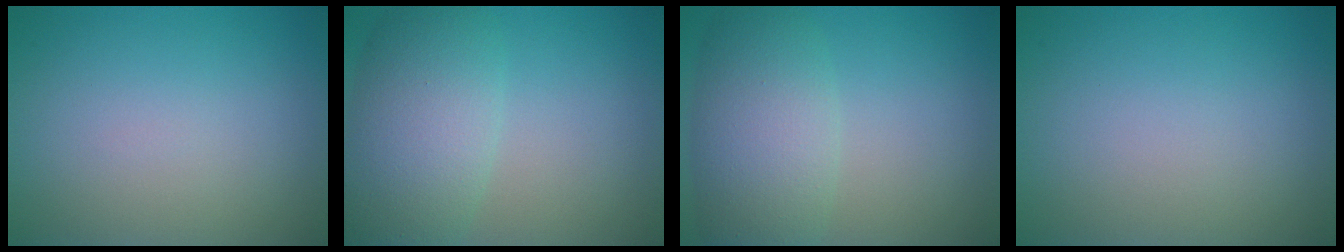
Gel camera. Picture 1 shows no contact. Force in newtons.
{"total": 6.9, "press": 6.9, "slide": 0.3}
{"total": 6.0, "press": 6.0, "slide": 0.3}
{"total": 0.0}